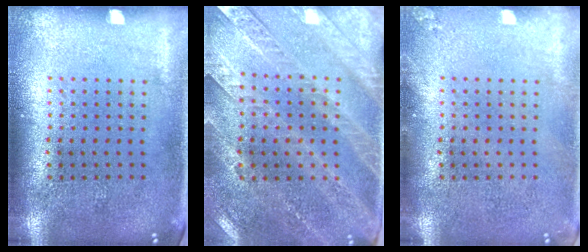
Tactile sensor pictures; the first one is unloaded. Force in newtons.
{"total": 2.9, "press": 2.7, "slide": 1.1}
{"total": 0.9, "press": 0.9, "slide": 0.1}